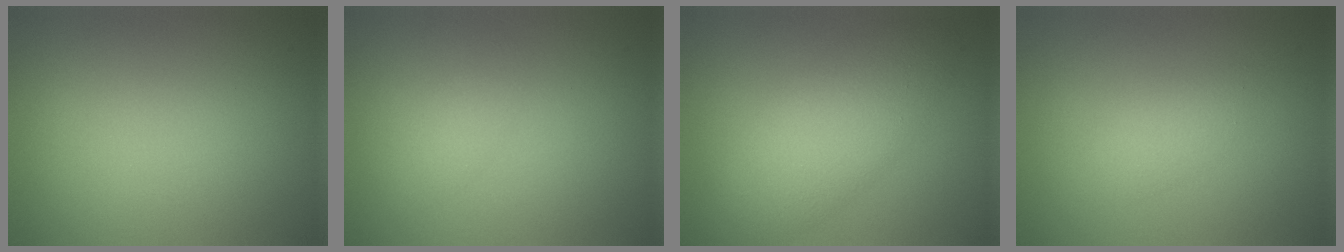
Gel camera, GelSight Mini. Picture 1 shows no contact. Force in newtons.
{"total": 1.1, "press": 1.1, "slide": 0.0}
{"total": 5.5, "press": 5.5, "slide": 0.3}
{"total": 1.5, "press": 1.5, "slide": 0.1}